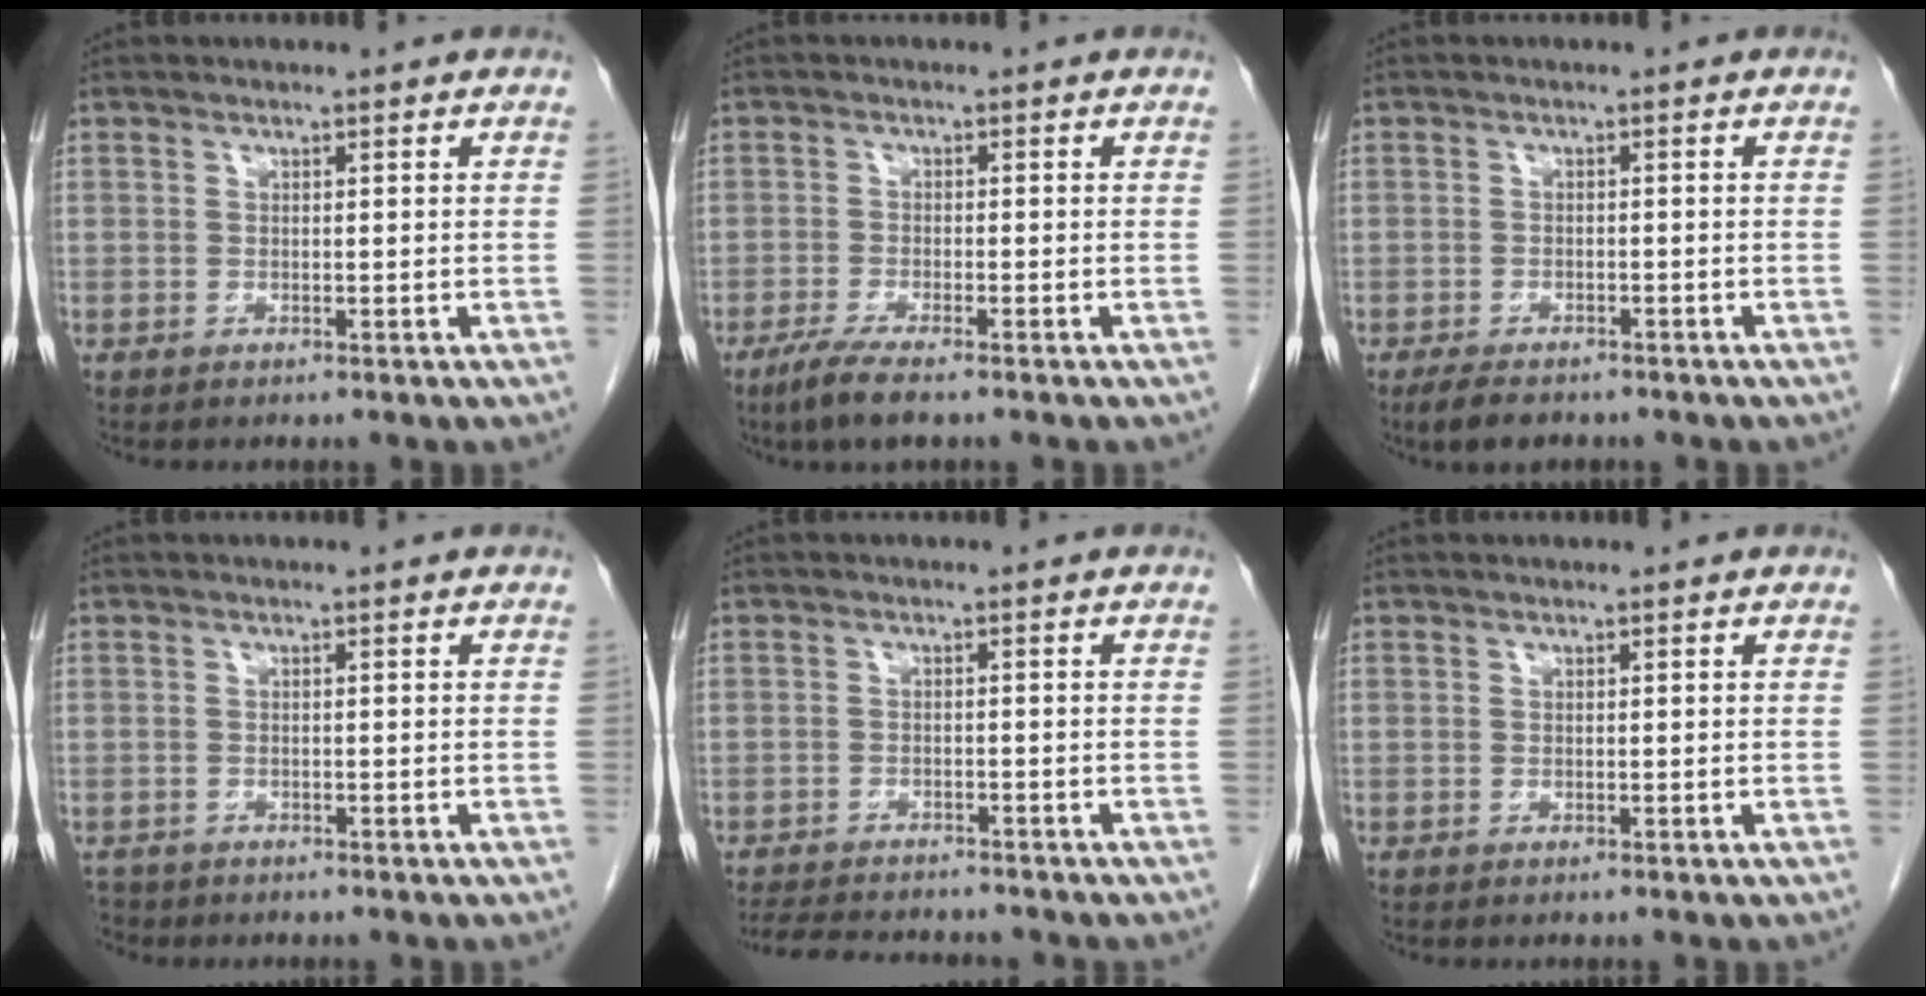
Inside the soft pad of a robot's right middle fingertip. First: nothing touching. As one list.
[{"total": 4.8, "force": [-3.3, 0.5, 3.3], "torque": [-0.069, -0.013, -0.059]}, {"total": 4.3, "force": [-3.4, 1.7, 2.1], "torque": [-0.041, -0.009, -0.050]}, {"total": 2.1, "force": [-1.8, 1.0, -0.1], "torque": [-0.004, -0.002, -0.032]}, {"total": 9.7, "force": [-8.9, 2.0, 3.4], "torque": [-0.064, -0.009, -0.126]}, {"total": 0.0}]